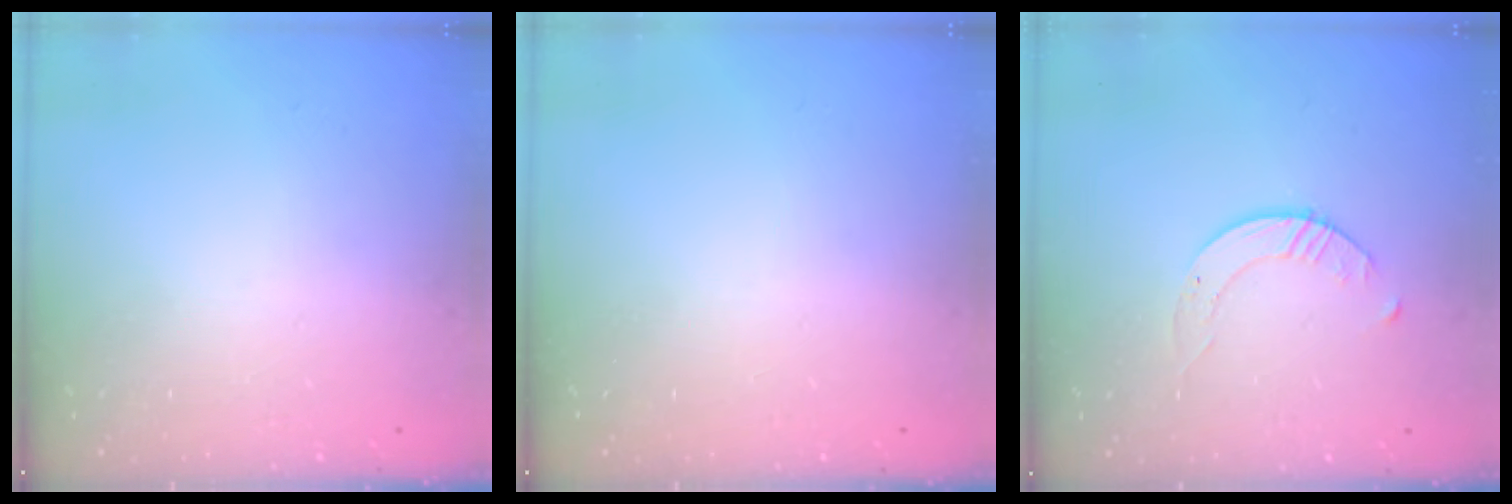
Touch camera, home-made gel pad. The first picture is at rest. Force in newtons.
{"total": 0.0}
{"total": 2.8, "press": 2.8, "slide": 0.3}